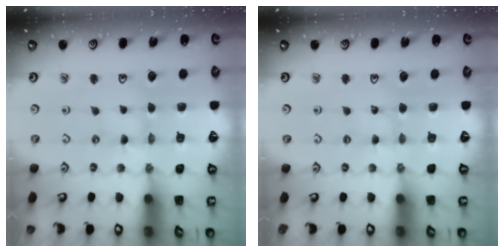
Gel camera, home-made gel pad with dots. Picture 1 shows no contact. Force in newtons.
{"total": 1.5, "press": 1.5, "slide": 0.3}